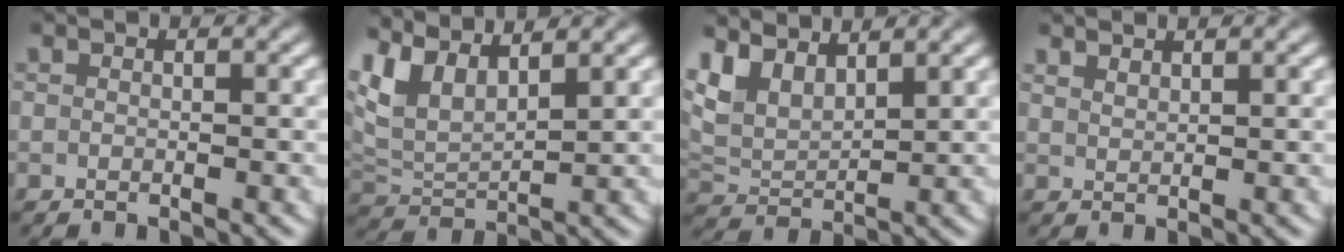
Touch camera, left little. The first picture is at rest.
{"total": 7.3, "force": [2.5, 5.3, 4.3], "torque": [-0.127, -0.008, 0.047]}
{"total": 7.1, "force": [2.3, 5.7, 3.5], "torque": [-0.108, -0.015, 0.040]}
{"total": 1.7, "force": [1.6, -0.2, 0.2], "torque": [-0.002, -0.004, 0.037]}